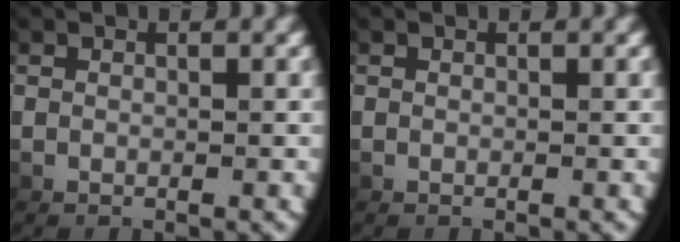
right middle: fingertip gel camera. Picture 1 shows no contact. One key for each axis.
{"total": 0.0}